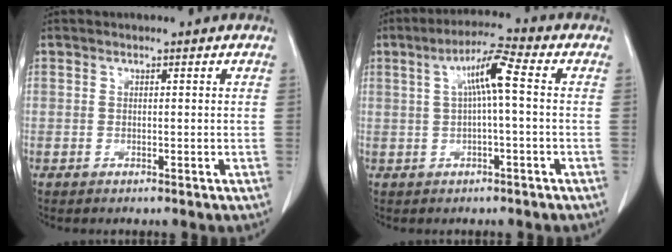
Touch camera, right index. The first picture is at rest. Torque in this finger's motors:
{"motor_torque": [0.72, -0.03, 0.28, 0.07]}